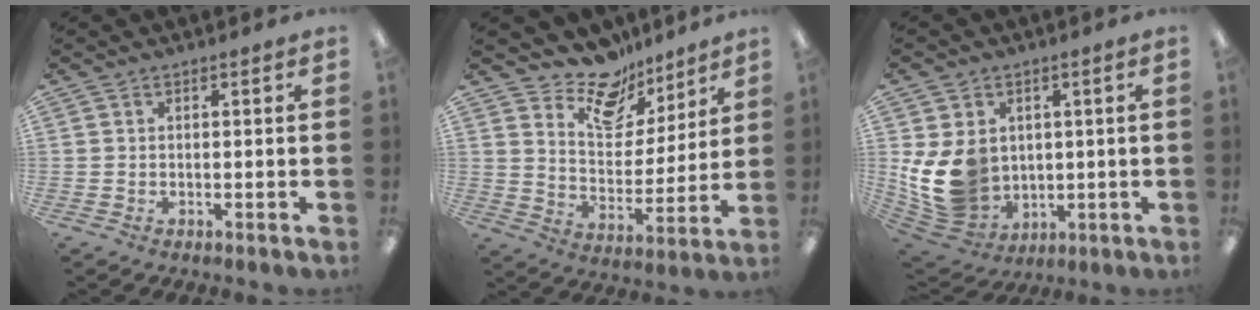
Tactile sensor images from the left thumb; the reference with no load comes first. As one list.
[{"total": 14.0, "force": [11.5, 6.6, 4.3], "torque": [-0.078, -0.085, 0.212]}, {"total": 13.4, "force": [1.5, 11.3, 7.0], "torque": [-0.169, -0.019, 0.036]}]